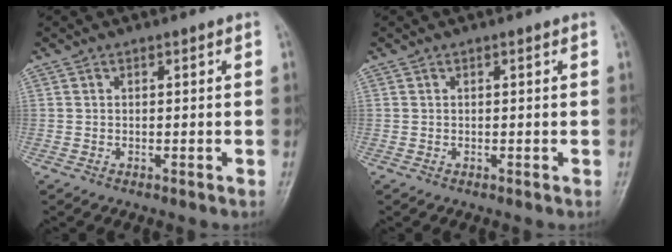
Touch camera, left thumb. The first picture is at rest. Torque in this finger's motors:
{"motor_torque": [0.00, 0.00, -0.01, 0.00, 0.00]}